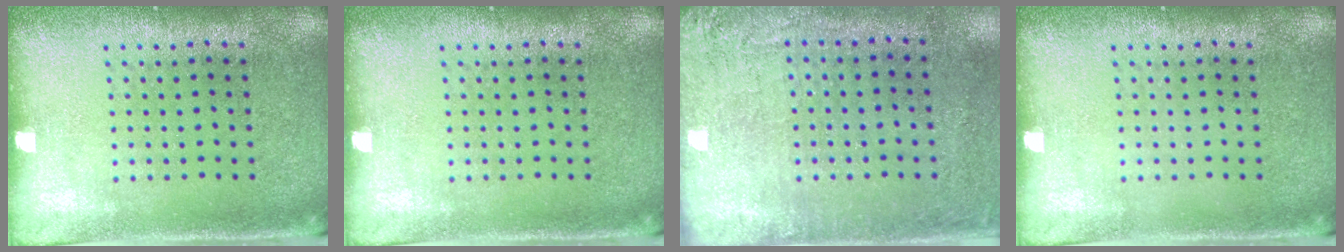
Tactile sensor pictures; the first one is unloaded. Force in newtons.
{"total": 0.0}
{"total": 2.7, "press": 2.3, "slide": 1.4}
{"total": 0.0}